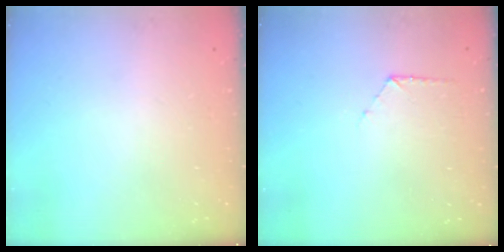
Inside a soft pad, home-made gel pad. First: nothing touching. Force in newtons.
{"total": 5.0, "press": 5.0, "slide": 0.5}